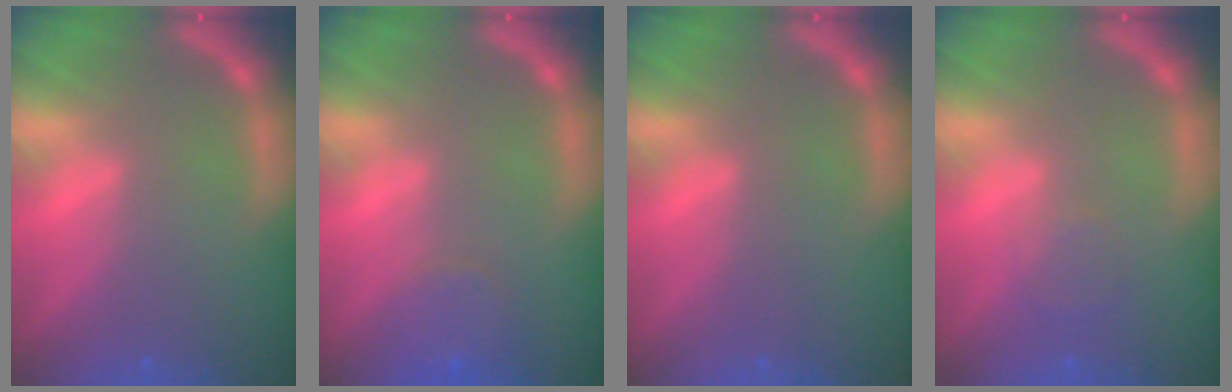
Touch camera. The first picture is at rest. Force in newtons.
{"total": 2.4}
{"total": 0.0}
{"total": 1.5}